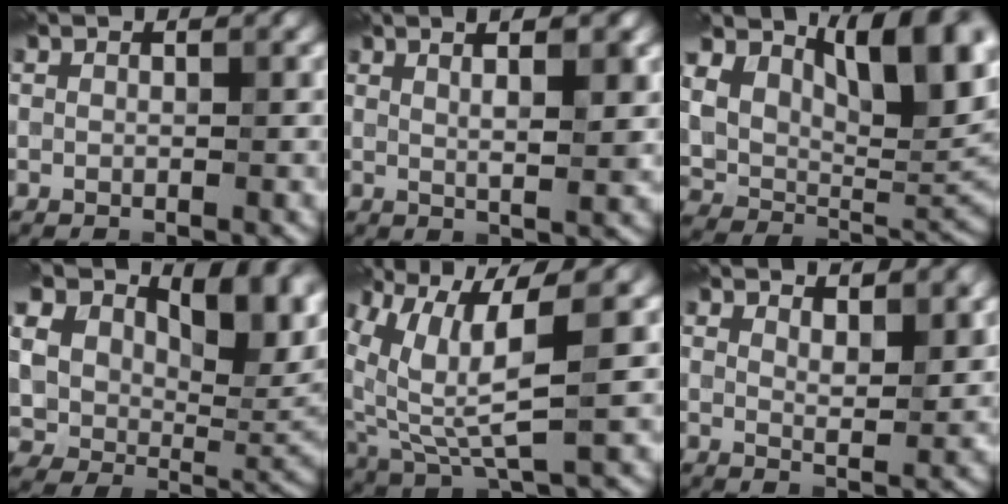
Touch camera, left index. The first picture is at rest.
{"total": 4.9, "force": [2.1, 1.3, 4.2], "torque": [-0.041, 0.014, 0.015]}
{"total": 11.0, "force": [4.6, 5.9, 8.0], "torque": [-0.132, -0.012, 0.087]}
{"total": 18.3, "force": [7.6, 11.2, 12.3], "torque": [-0.227, 0.049, 0.149]}
{"total": 7.4, "force": [2.8, 1.8, 6.5], "torque": [-0.156, -0.003, 0.064]}
{"total": 2.7, "force": [2.2, 0.6, 1.5], "torque": [-0.032, -0.002, 0.038]}